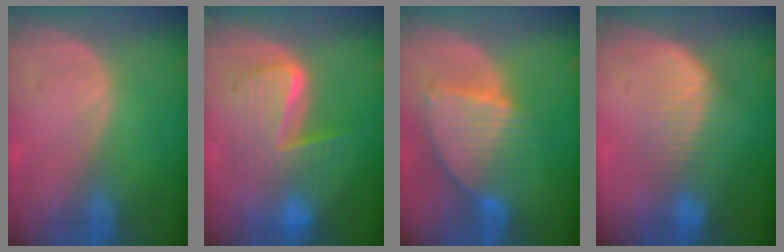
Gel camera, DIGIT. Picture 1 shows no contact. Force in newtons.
{"total": 10.3, "press": 10.3, "slide": 0.9}
{"total": 8.5, "press": 7.5, "slide": 4.1}
{"total": 7.2, "press": 6.6, "slide": 3.0}